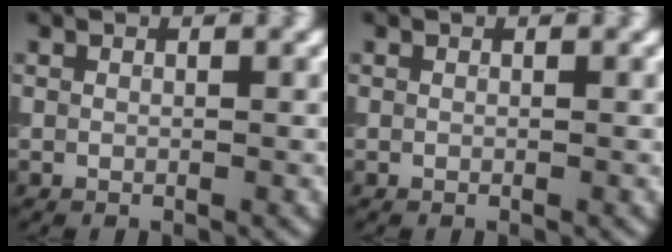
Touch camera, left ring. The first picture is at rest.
{"total": 0.0}